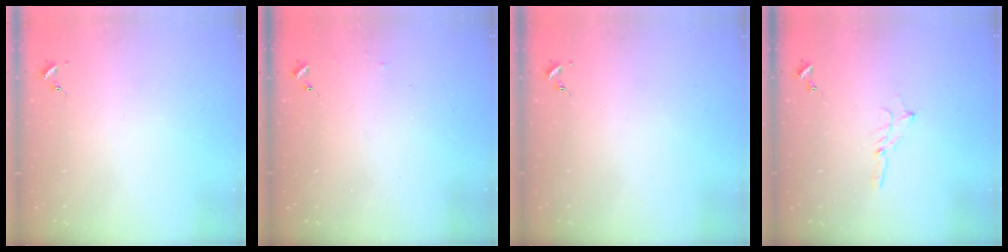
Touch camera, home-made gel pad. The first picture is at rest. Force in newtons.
{"total": 3.2, "press": 3.2, "slide": 0.3}
{"total": 0.0}
{"total": 2.3, "press": 2.3, "slide": 0.2}